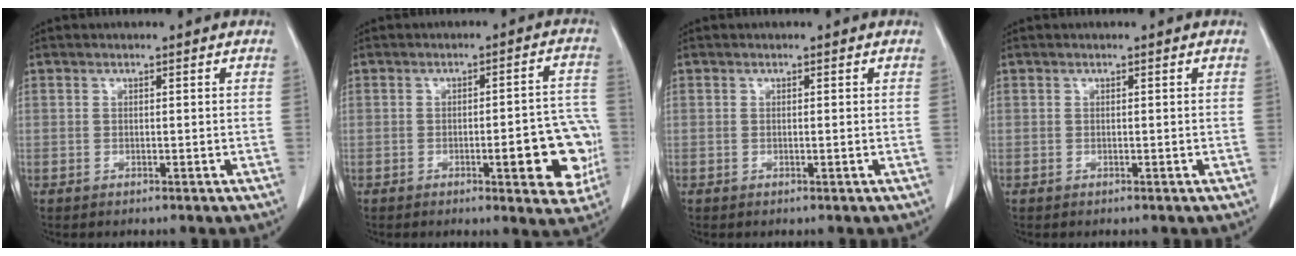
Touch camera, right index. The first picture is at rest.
{"total": 11.0, "force": [-3.0, 2.7, 10.2], "torque": [-0.103, 0.014, -0.035]}
{"total": 0.0}
{"total": 0.0}